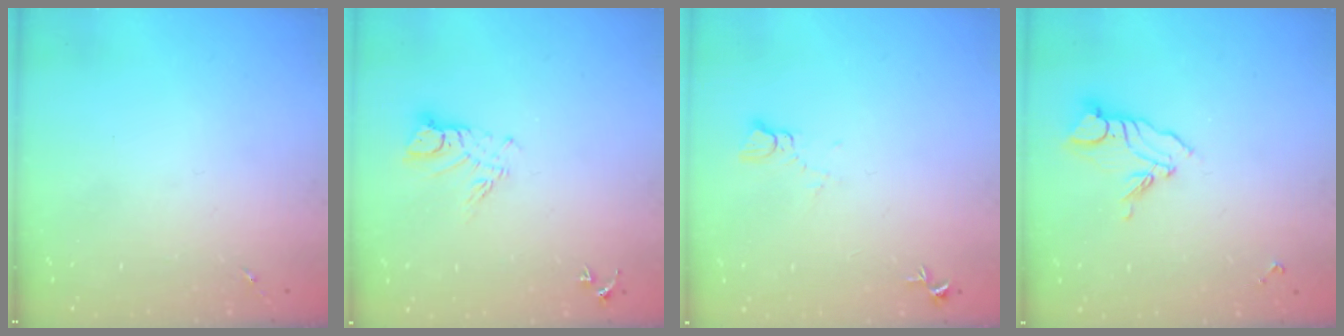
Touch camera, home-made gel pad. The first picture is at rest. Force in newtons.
{"total": 7.7, "press": 7.7, "slide": 0.7}
{"total": 3.3, "press": 3.3, "slide": 0.3}
{"total": 8.5, "press": 8.4, "slide": 0.9}